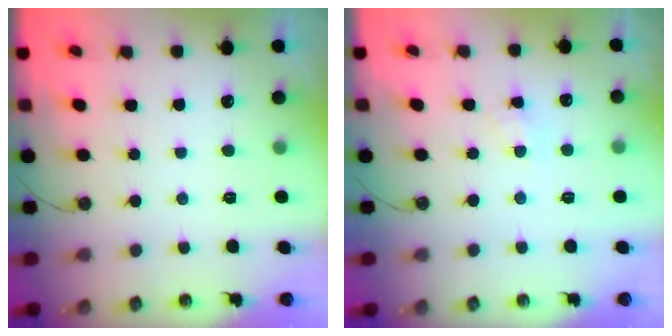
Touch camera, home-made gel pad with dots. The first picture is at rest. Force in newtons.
{"total": 4.2, "press": 4.1, "slide": 0.6}